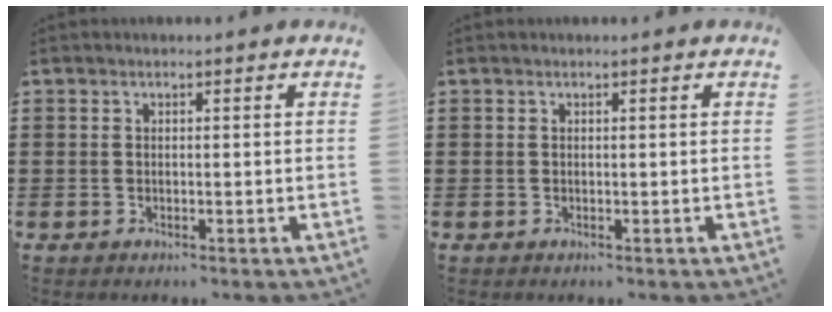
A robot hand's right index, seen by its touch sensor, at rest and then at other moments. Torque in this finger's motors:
{"motor_torque": [1.48, 0.66, 0.00, 0.00]}